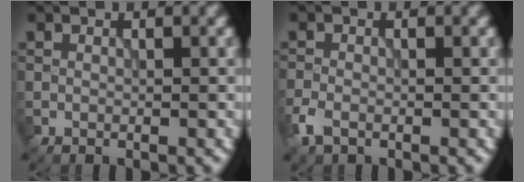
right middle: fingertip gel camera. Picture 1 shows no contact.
{"total": 2.1, "force": [-1.3, 1.1, 1.2], "torque": [-0.033, -0.004, -0.033]}